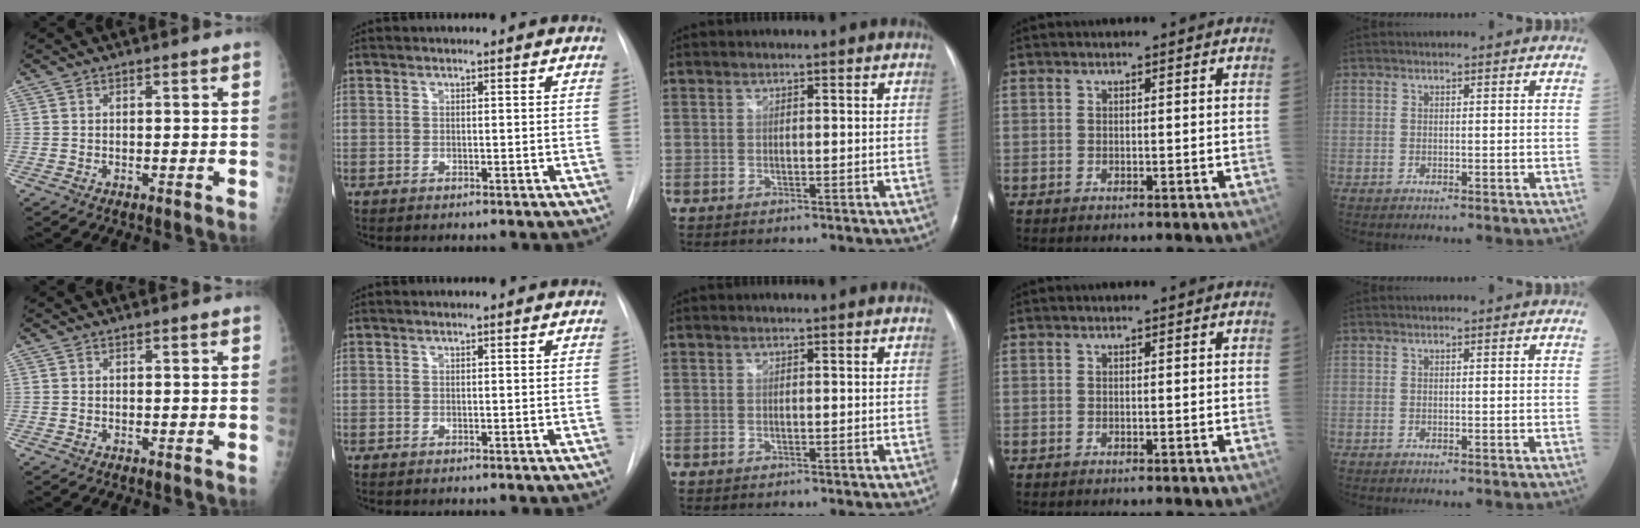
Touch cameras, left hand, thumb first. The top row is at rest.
{}